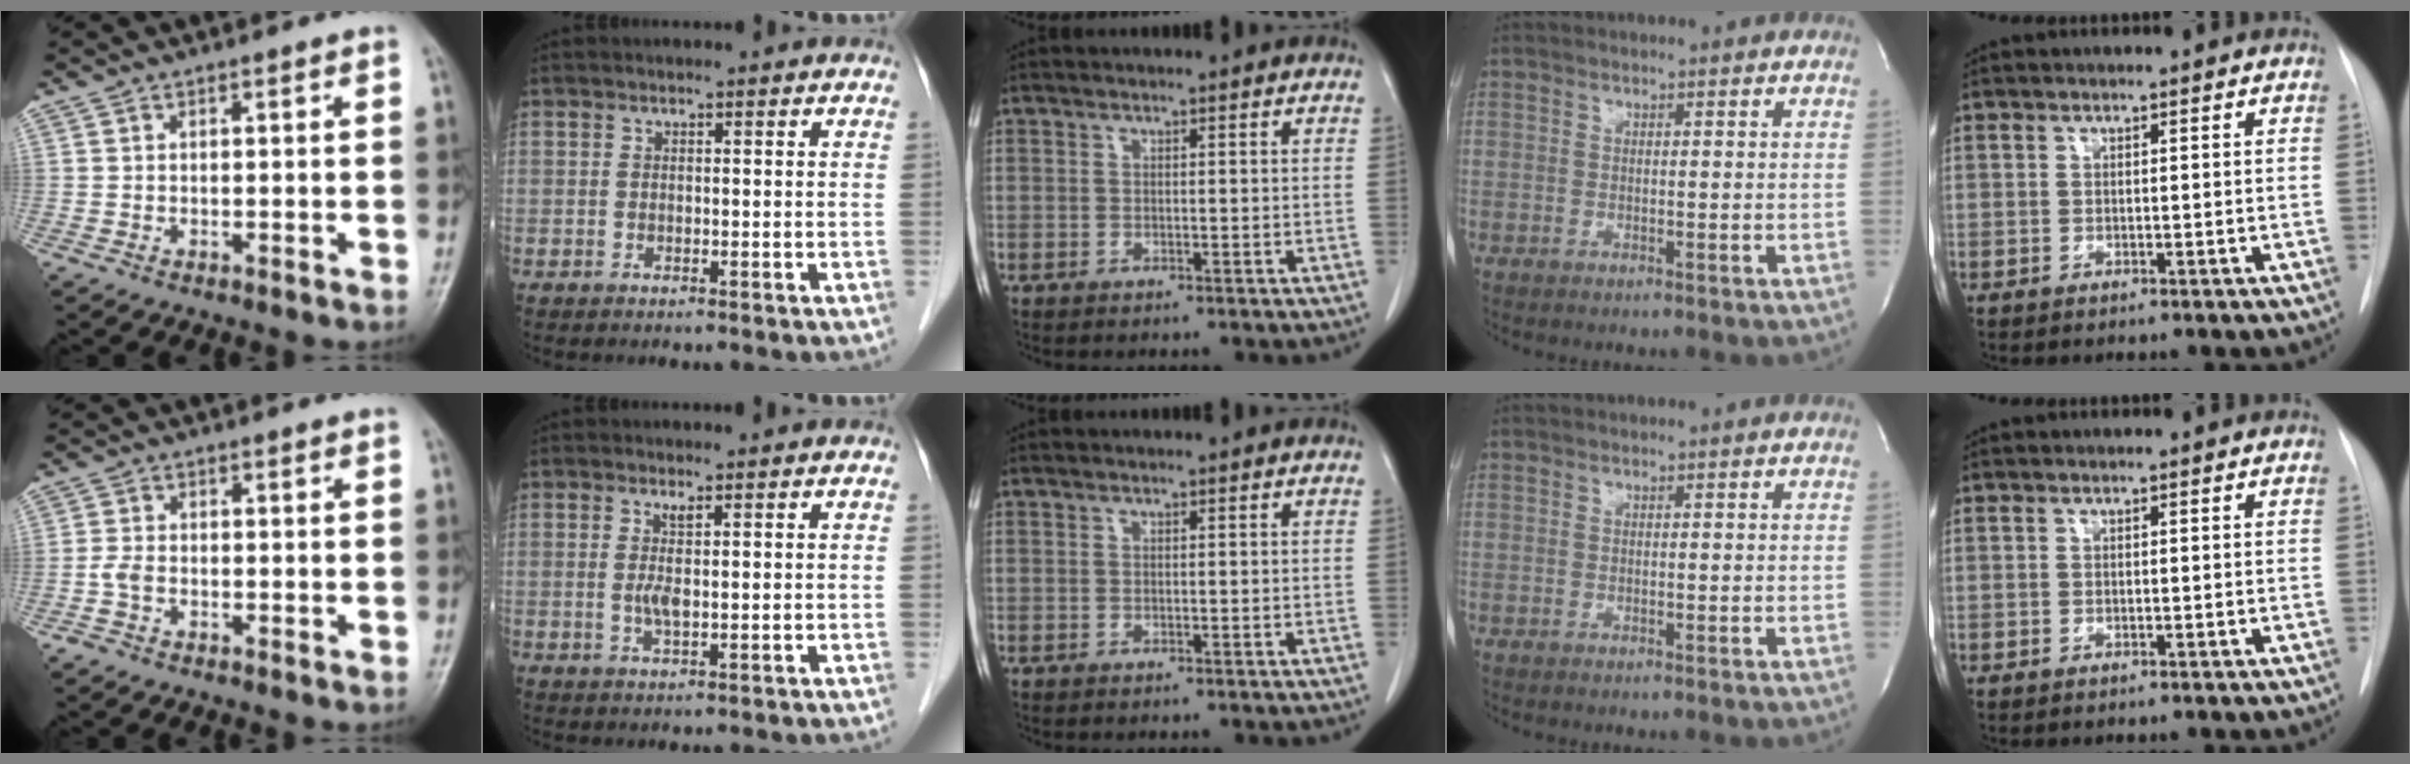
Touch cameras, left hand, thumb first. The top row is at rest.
{"thumb": {"total": 2.4, "force": [-1.1, 1.5, 1.5], "torque": [-0.034, 0.006, -0.026]}, "index": {"total": 2.2, "force": [0.3, 0.2, 2.2], "torque": [-0.049, 0.000, 0.010]}}